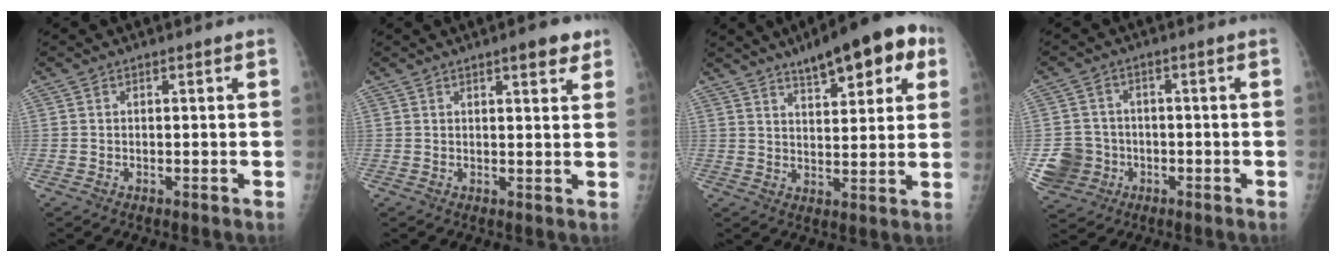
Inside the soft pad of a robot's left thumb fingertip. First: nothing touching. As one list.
[{"total": 4.7, "force": [2.9, 1.4, 3.4], "torque": [-0.034, -0.011, 0.034]}, {"total": 14.3, "force": [7.8, 5.1, 10.8], "torque": [-0.112, -0.012, 0.107]}, {"total": 7.9, "force": [-2.3, 7.3, 2.0], "torque": [-0.030, 0.017, -0.033]}]